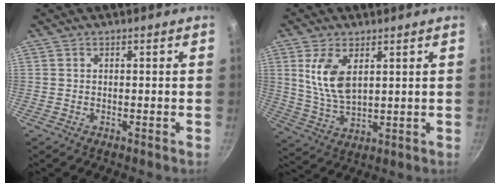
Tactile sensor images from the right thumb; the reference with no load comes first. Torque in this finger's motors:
{"motor_torque": [-0.26, 0.61, 0.37, 0.79, 0.27]}